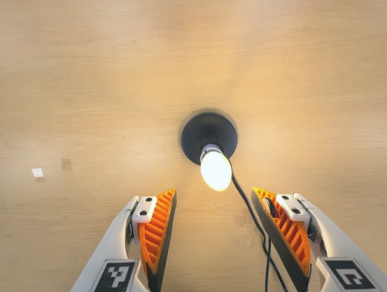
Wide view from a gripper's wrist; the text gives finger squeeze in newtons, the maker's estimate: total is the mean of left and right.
{"total": 0.0}